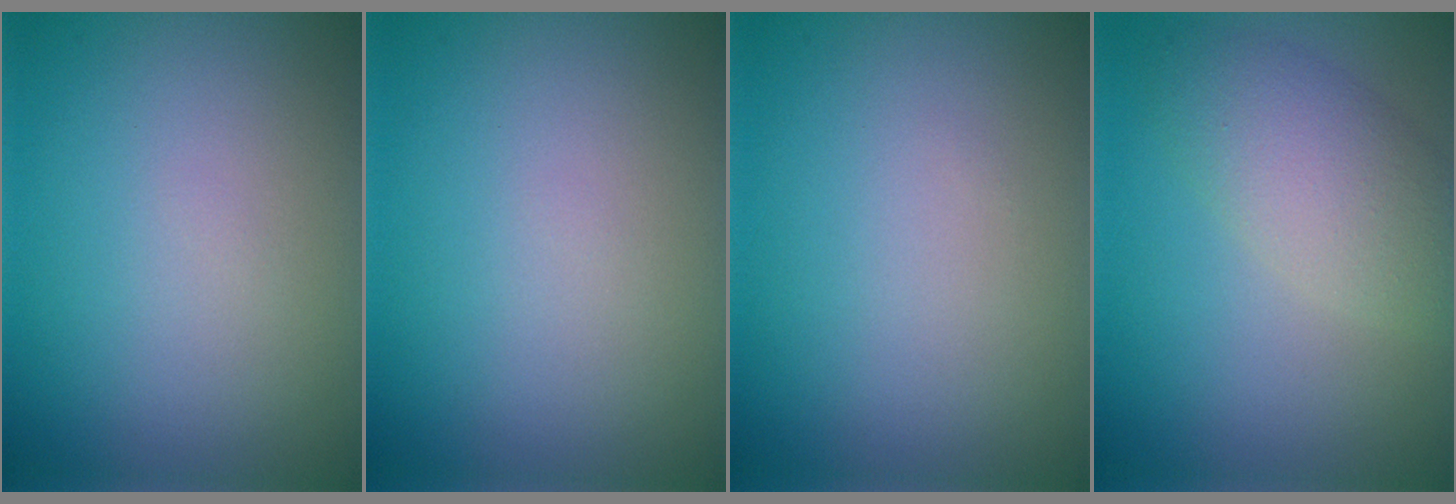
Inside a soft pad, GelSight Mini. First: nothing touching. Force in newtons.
{"total": 0.0}
{"total": 0.0}
{"total": 4.5, "press": 4.5, "slide": 0.2}